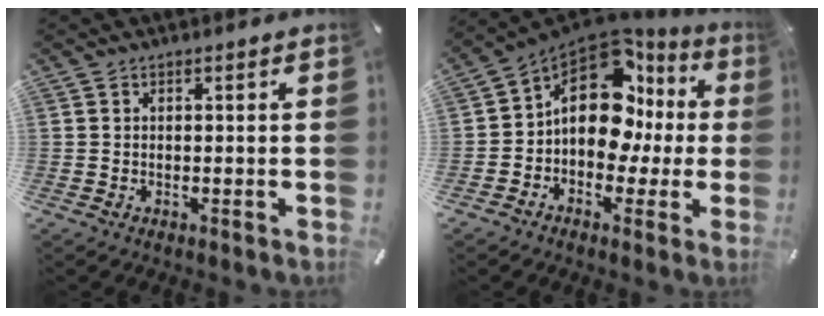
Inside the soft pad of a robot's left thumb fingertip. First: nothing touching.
{"total": 16.0, "force": [3.9, 10.8, 11.2], "torque": [-0.191, -0.028, 0.062]}